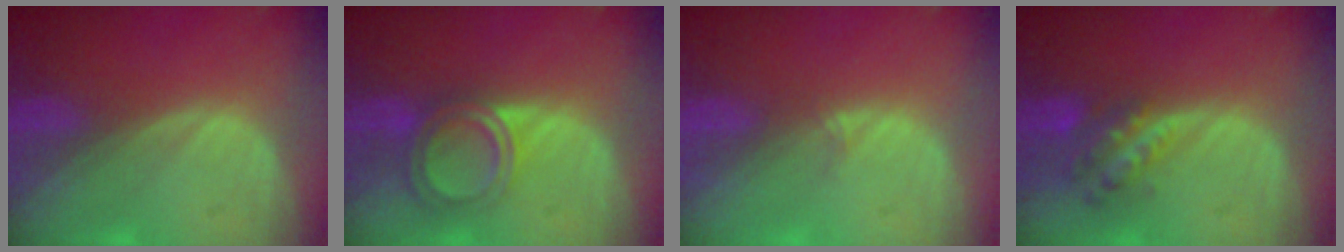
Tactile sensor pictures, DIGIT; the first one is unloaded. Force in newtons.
{"total": 6.3, "press": 5.4, "slide": 3.3}
{"total": 0.9, "press": 0.6, "slide": 0.7}
{"total": 5.8, "press": 5.0, "slide": 2.8}